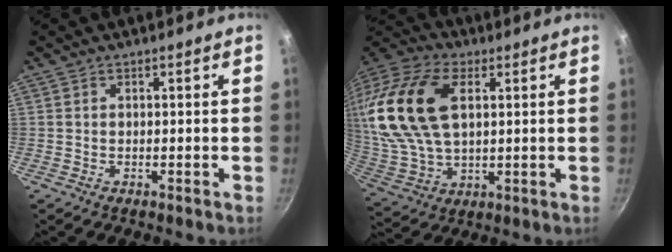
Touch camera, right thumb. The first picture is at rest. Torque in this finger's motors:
{"motor_torque": [-0.32, 3.39, 2.36, 0.41, 0.33]}